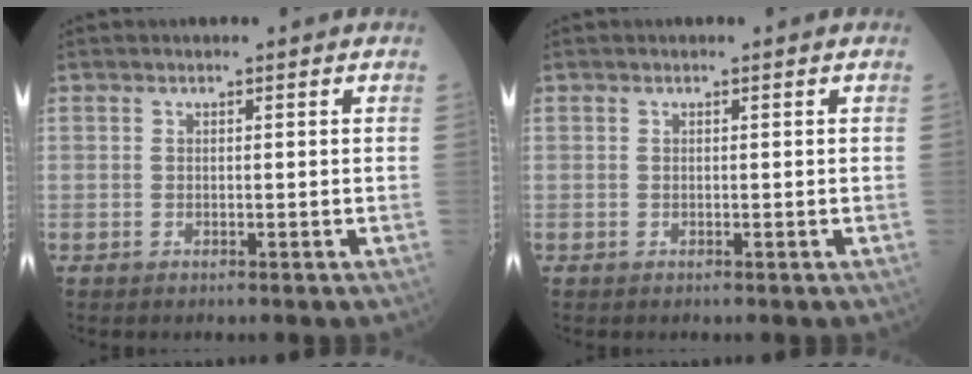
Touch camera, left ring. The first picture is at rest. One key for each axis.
{"total": 0.0}